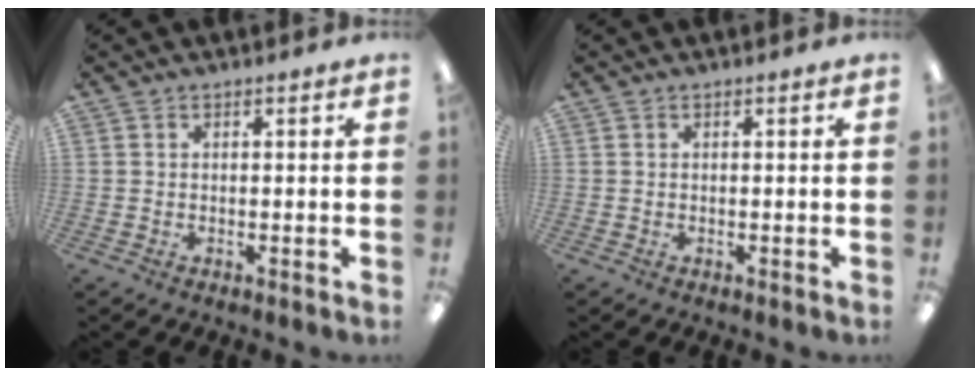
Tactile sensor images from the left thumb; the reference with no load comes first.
{"total": 0.0}